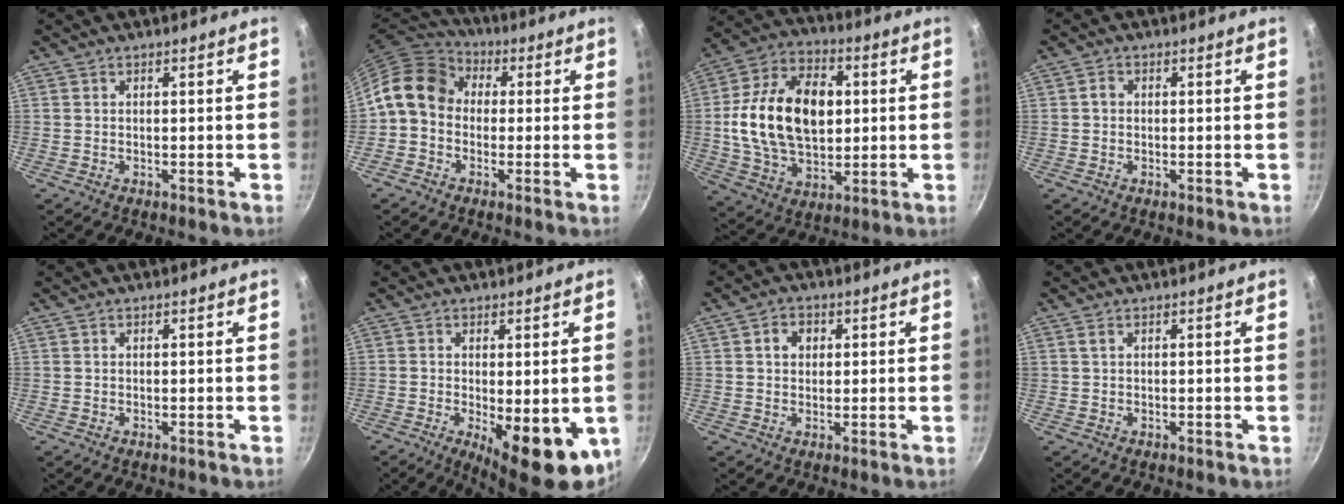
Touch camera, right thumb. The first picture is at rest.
{"total": 11.3, "force": [0.6, 9.3, 6.5], "torque": [-0.095, 0.032, -0.013]}
{"total": 21.3, "force": [1.9, 14.0, 15.9], "torque": [-0.258, 0.012, 0.030]}
{"total": 1.5, "force": [0.0, 1.3, 0.8], "torque": [-0.011, 0.009, -0.003]}
{"total": 0.0}
{"total": 12.2, "force": [-2.9, 4.6, 11.0], "torque": [-0.128, -0.011, -0.025]}
{"total": 3.9, "force": [1.0, 3.2, 2.0], "torque": [-0.013, 0.004, 0.013]}
{"total": 0.7, "force": [0.3, 0.3, 0.5], "torque": [-0.010, 0.002, 0.007]}